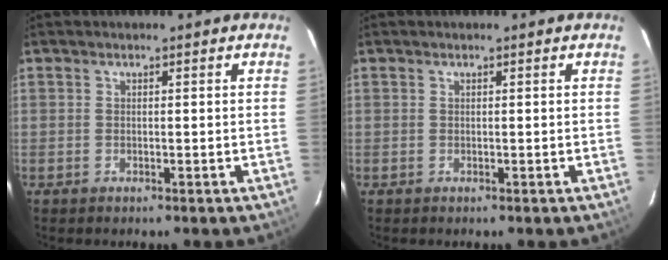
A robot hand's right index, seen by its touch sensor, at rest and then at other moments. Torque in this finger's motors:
{"motor_torque": [0.20, 0.17, 0.01, 0.00]}